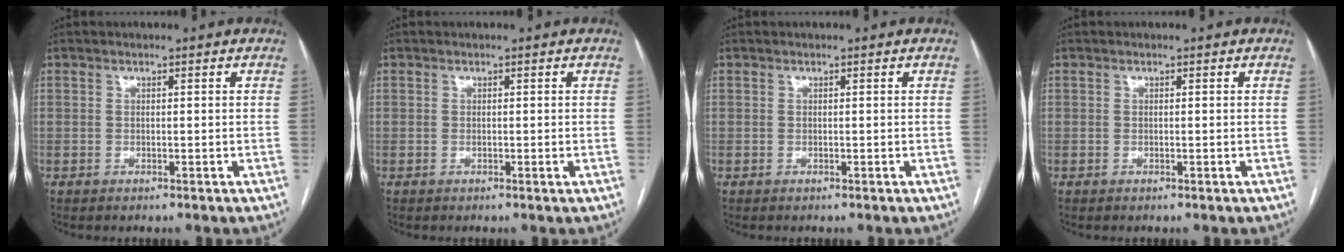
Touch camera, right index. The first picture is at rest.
{"total": 0.5, "force": [-0.1, -0.1, 0.5], "torque": [-0.008, -0.002, -0.002]}
{"total": 0.0}
{"total": 0.0}